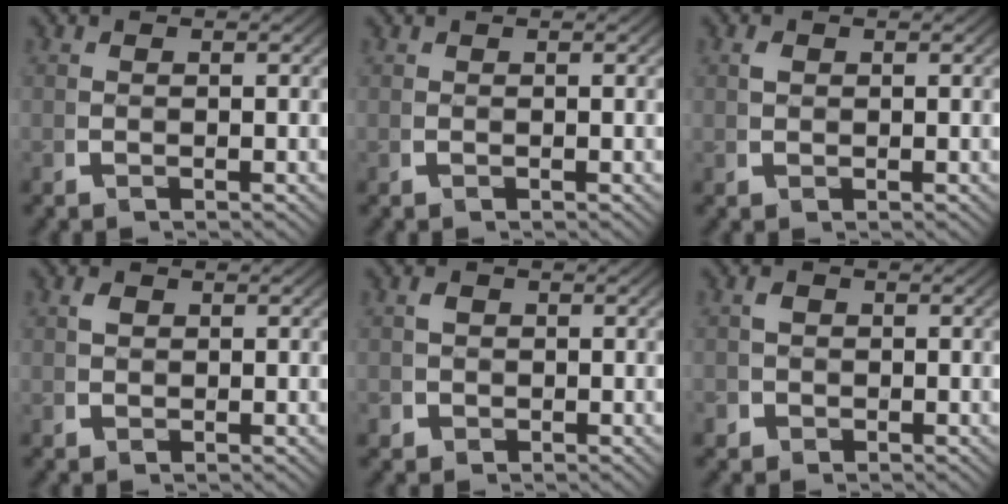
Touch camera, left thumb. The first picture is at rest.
{"total": 0.6, "force": [0.1, -0.4, -0.5], "torque": [0.020, 0.006, -0.002]}
{"total": 0.5, "force": [0.5, 0.3, 0.1], "torque": [0.009, 0.002, 0.010]}
{"total": 0.8, "force": [0.6, 0.5, 0.2], "torque": [0.009, 0.002, 0.013]}
{"total": 1.5, "force": [-0.2, 1.5, 0.2], "torque": [0.014, 0.001, -0.007]}
{"total": 1.5, "force": [-0.4, 1.4, 0.1], "torque": [0.022, 0.003, -0.014]}